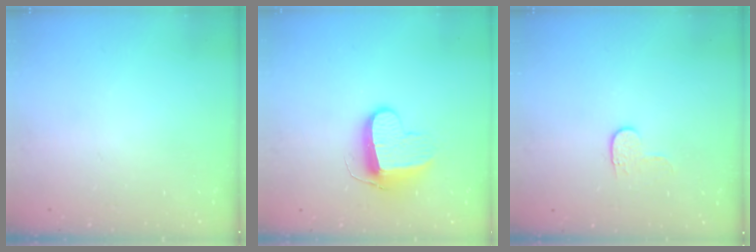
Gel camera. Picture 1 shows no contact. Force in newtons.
{"total": 9.9, "press": 9.9, "slide": 0.1}
{"total": 4.3, "press": 4.3, "slide": 0.5}